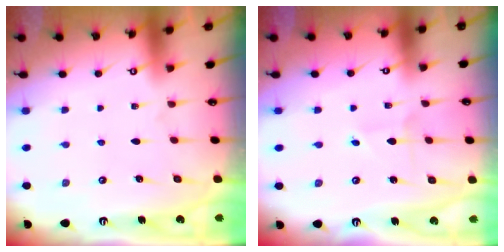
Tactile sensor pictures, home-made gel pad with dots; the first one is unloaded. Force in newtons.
{"total": 1.9, "press": 1.9, "slide": 0.1}